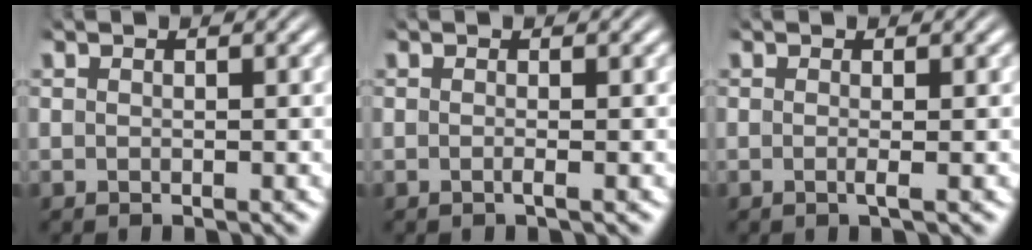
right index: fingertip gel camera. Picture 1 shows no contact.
{"total": 0.6, "force": [-0.4, 0.0, 0.4], "torque": [-0.011, -0.001, -0.008]}
{"total": 0.8, "force": [-0.3, -0.2, 0.7], "torque": [-0.016, -0.005, -0.006]}